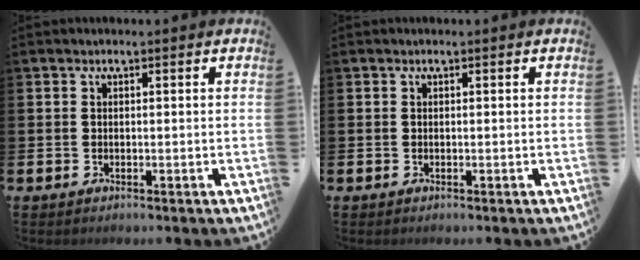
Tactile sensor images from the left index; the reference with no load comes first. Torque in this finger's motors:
{"motor_torque": [0.00, 0.00, 0.00, 0.01]}